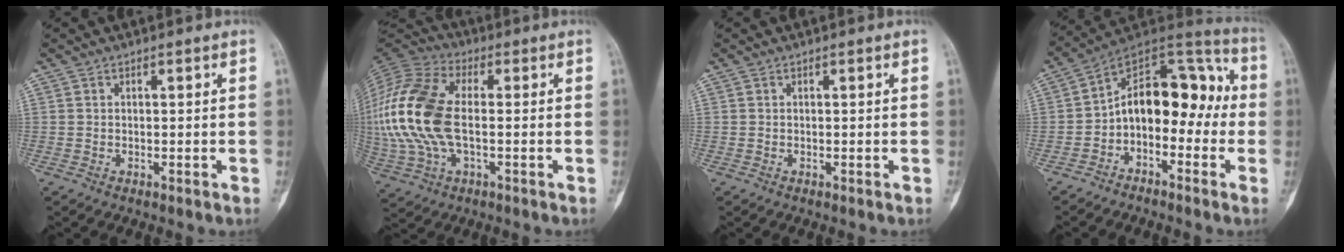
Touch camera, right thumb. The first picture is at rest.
{"total": 19.2, "force": [-0.4, 10.4, 16.1], "torque": [-0.369, 0.013, -0.006]}
{"total": 0.0}
{"total": 15.3, "force": [-2.0, 9.6, 11.8], "torque": [-0.138, 0.073, -0.048]}